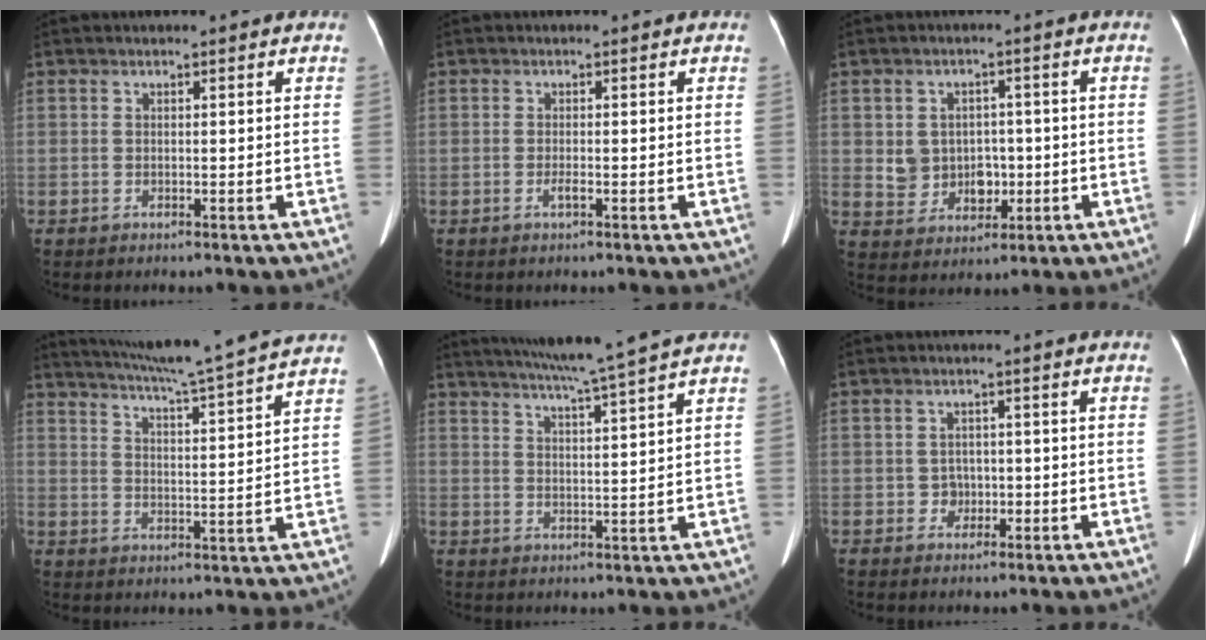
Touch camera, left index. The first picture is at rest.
{"total": 0.9, "force": [-0.5, 0.1, 0.7], "torque": [-0.020, -0.001, -0.008]}
{"total": 6.0, "force": [-0.1, 5.4, 2.5], "torque": [-0.041, 0.015, 0.011]}
{"total": 17.5, "force": [15.6, -1.7, 7.7], "torque": [-0.138, -0.016, 0.212]}
{"total": 10.4, "force": [8.8, -2.1, 5.1], "torque": [-0.086, -0.002, 0.127]}
{"total": 2.4, "force": [-0.7, 2.2, 0.7], "torque": [-0.008, 0.007, -0.009]}